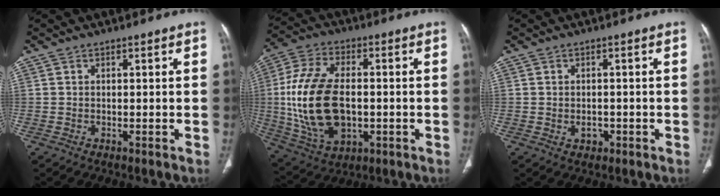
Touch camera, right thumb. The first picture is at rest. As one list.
[{"total": 20.3, "force": [-0.8, 11.9, 16.4], "torque": [-0.329, 0.002, -0.002]}, {"total": 2.2, "force": [-0.6, 1.7, 1.2], "torque": [-0.015, 0.005, -0.003]}]